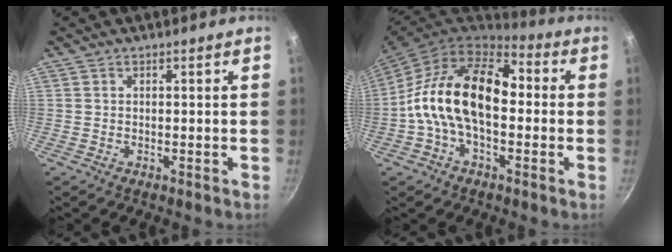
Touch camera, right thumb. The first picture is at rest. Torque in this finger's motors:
{"motor_torque": [1.39, 2.37, 1.14, -1.13, 0.25]}